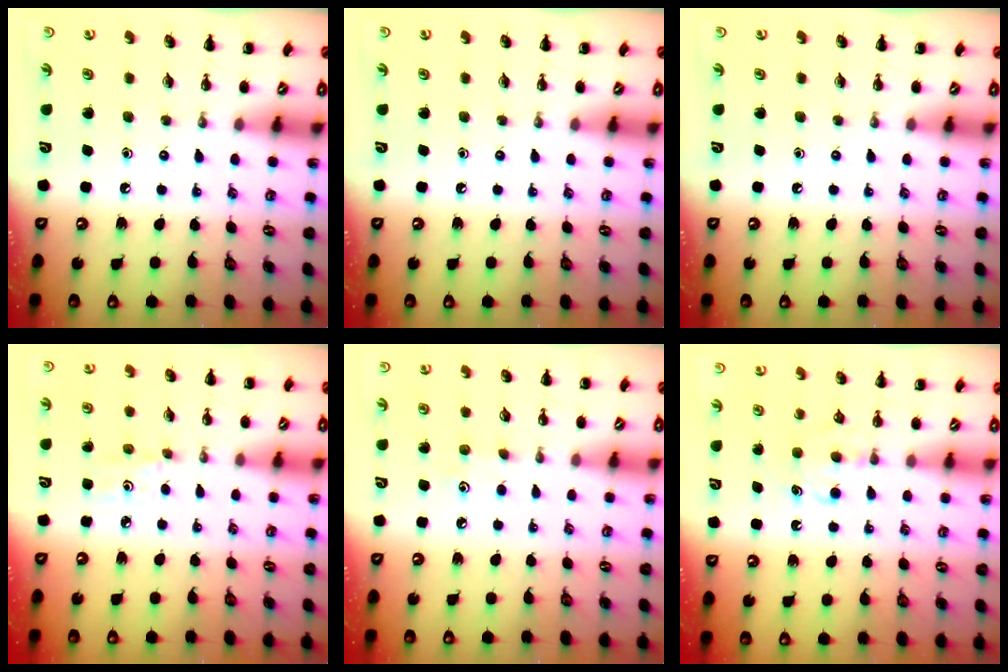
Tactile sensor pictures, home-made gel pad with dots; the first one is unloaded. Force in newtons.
{"total": 0.0}
{"total": 0.0}
{"total": 3.2, "press": 3.0, "slide": 1.0}
{"total": 4.0, "press": 3.9, "slide": 1.1}
{"total": 4.6, "press": 4.4, "slide": 1.1}